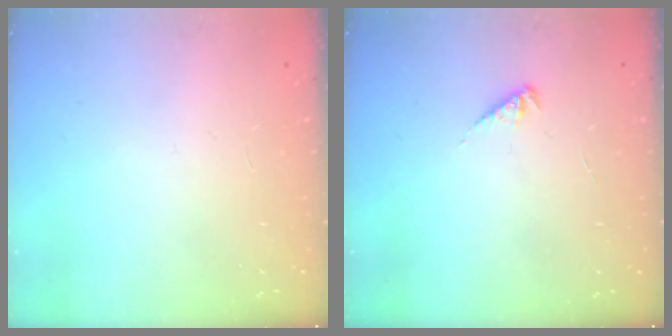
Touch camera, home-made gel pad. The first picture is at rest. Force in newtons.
{"total": 2.5, "press": 2.5, "slide": 0.5}